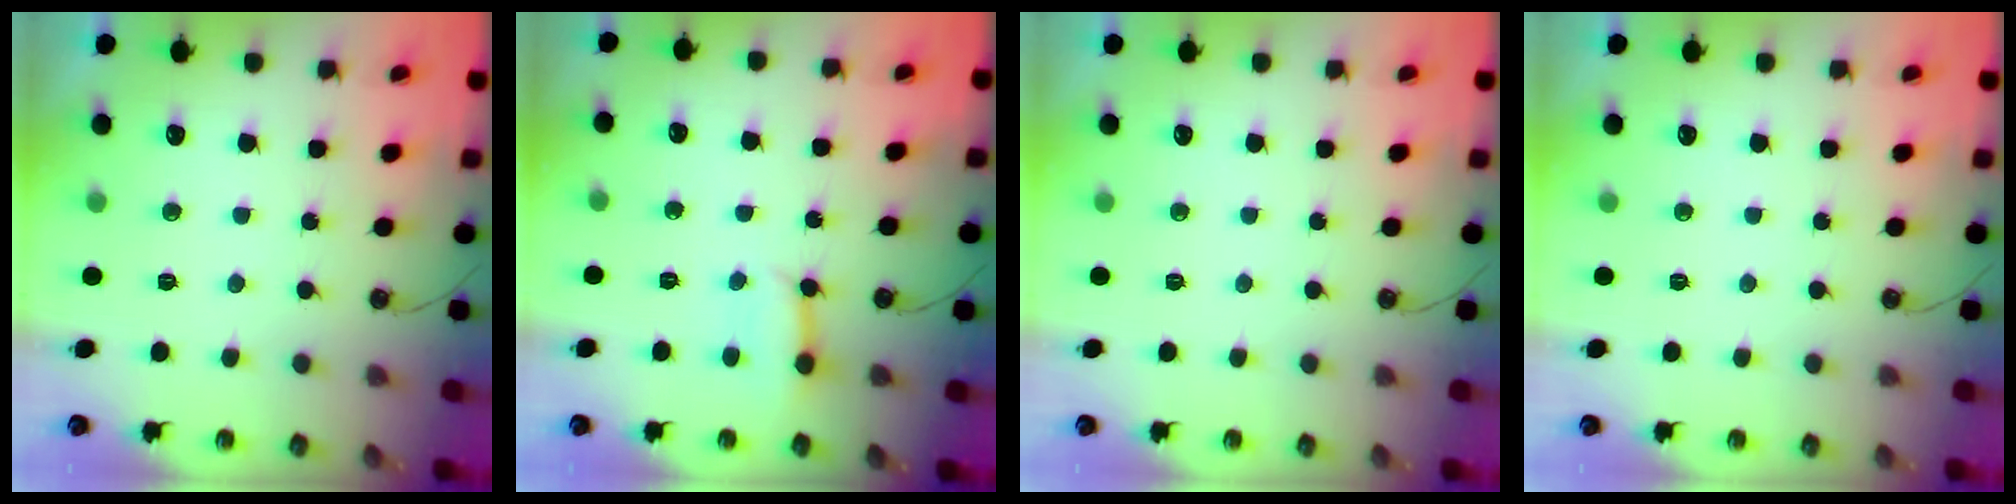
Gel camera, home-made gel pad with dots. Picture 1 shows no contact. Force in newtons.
{"total": 3.8, "press": 3.8, "slide": 0.5}
{"total": 0.0}
{"total": 0.0}